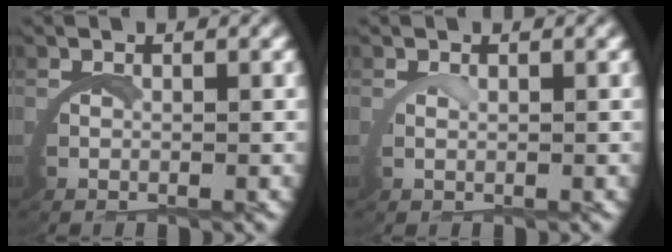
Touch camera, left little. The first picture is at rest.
{"total": 0.9, "force": [0.8, -0.3, 0.2], "torque": [-0.010, -0.002, 0.016]}